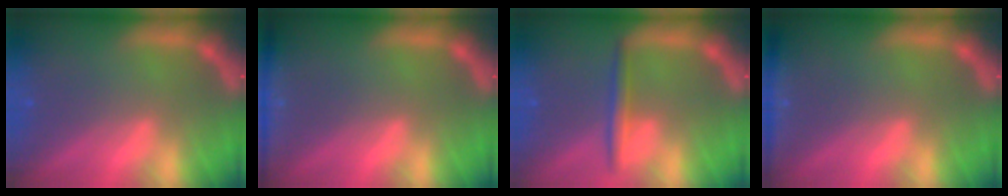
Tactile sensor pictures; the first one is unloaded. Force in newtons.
{"total": 3.9}
{"total": 2.5}
{"total": 2.9}